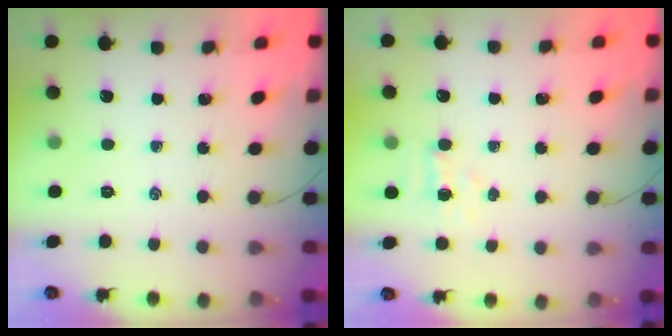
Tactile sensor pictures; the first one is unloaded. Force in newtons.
{"total": 2.7, "press": 2.6, "slide": 0.7}